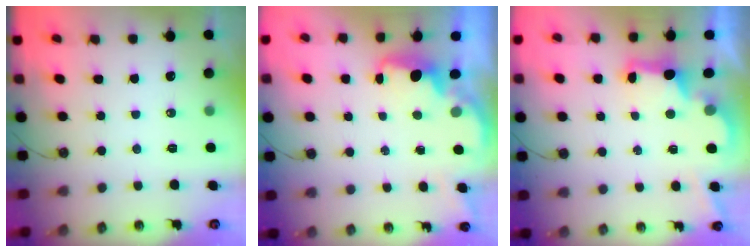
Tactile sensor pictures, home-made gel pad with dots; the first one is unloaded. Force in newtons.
{"total": 2.0, "press": 1.8, "slide": 0.8}
{"total": 2.9, "press": 2.8, "slide": 0.9}